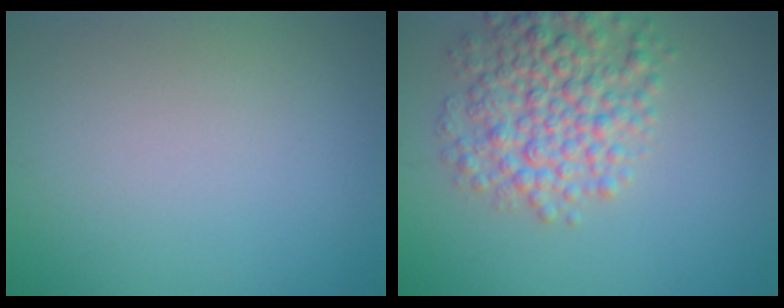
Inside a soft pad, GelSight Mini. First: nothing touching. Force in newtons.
{"total": 6.0, "press": 6.0, "slide": 0.1}